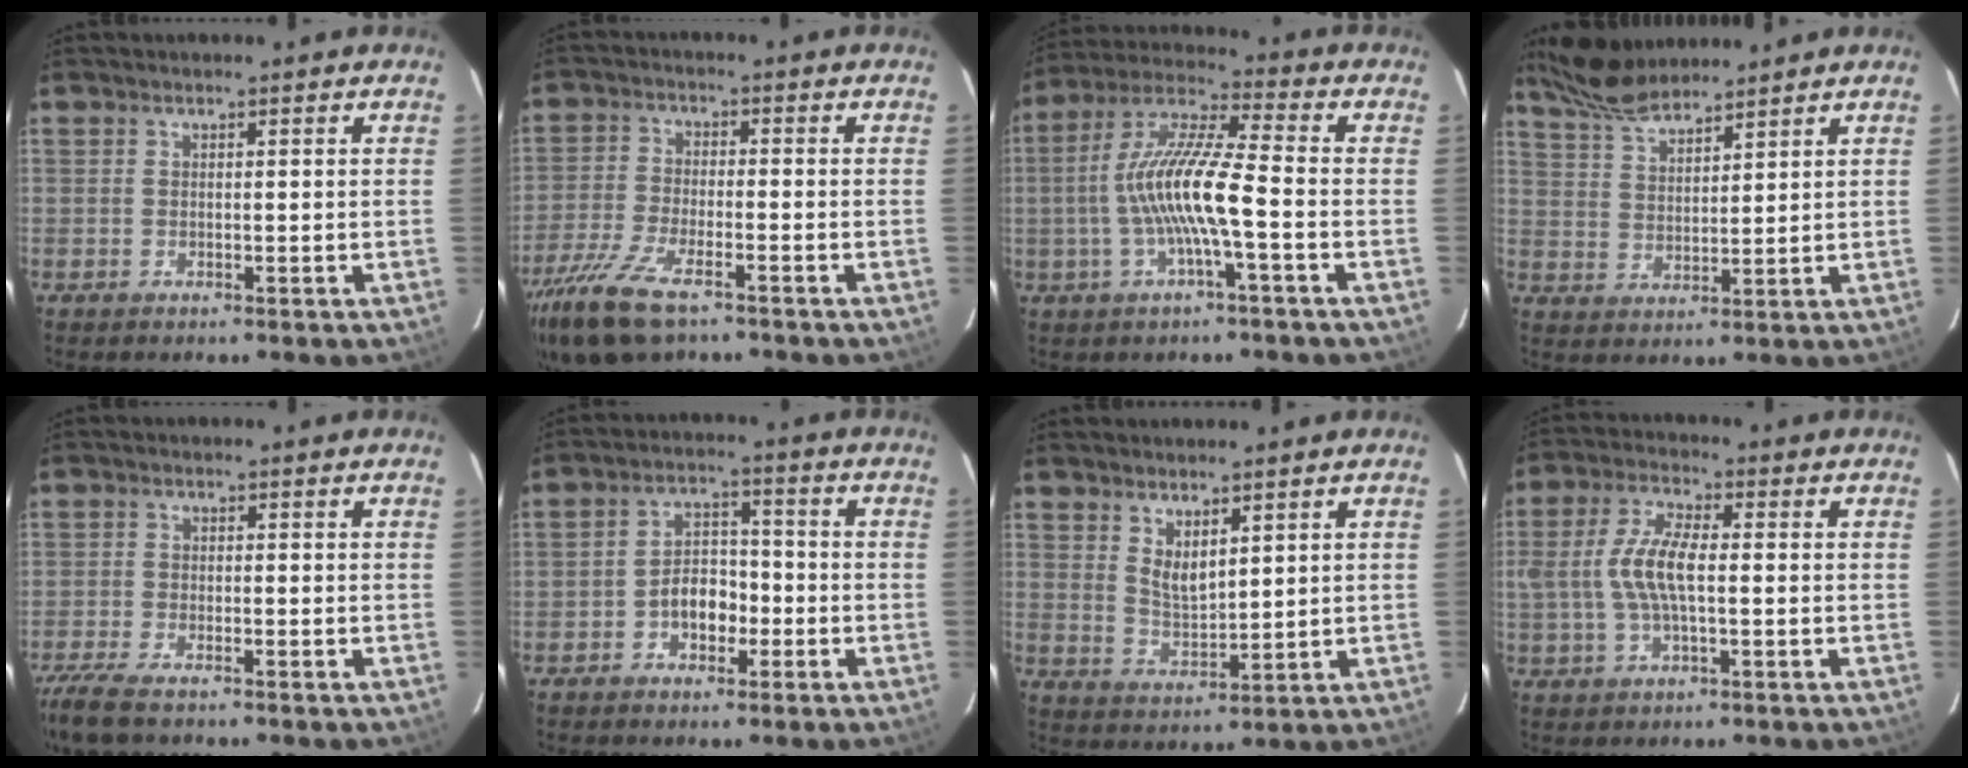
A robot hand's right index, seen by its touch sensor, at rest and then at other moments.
{"total": 13.1, "force": [-8.9, 4.4, 8.5], "torque": [-0.200, -0.035, -0.175]}
{"total": 12.7, "force": [-2.5, 1.1, 12.4], "torque": [-0.245, 0.009, -0.050]}
{"total": 8.7, "force": [7.8, 1.9, 3.3], "torque": [-0.074, 0.018, 0.153]}
{"total": 7.5, "force": [-5.9, 1.7, 4.3], "torque": [-0.116, -0.029, -0.117]}
{"total": 6.0, "force": [-2.5, 4.0, 3.7], "torque": [-0.067, 0.020, -0.038]}
{"total": 5.2, "force": [3.1, 2.2, 3.6], "torque": [-0.059, -0.006, 0.060]}
{"total": 8.6, "force": [-0.4, 3.1, 8.1], "torque": [-0.164, 0.010, -0.007]}